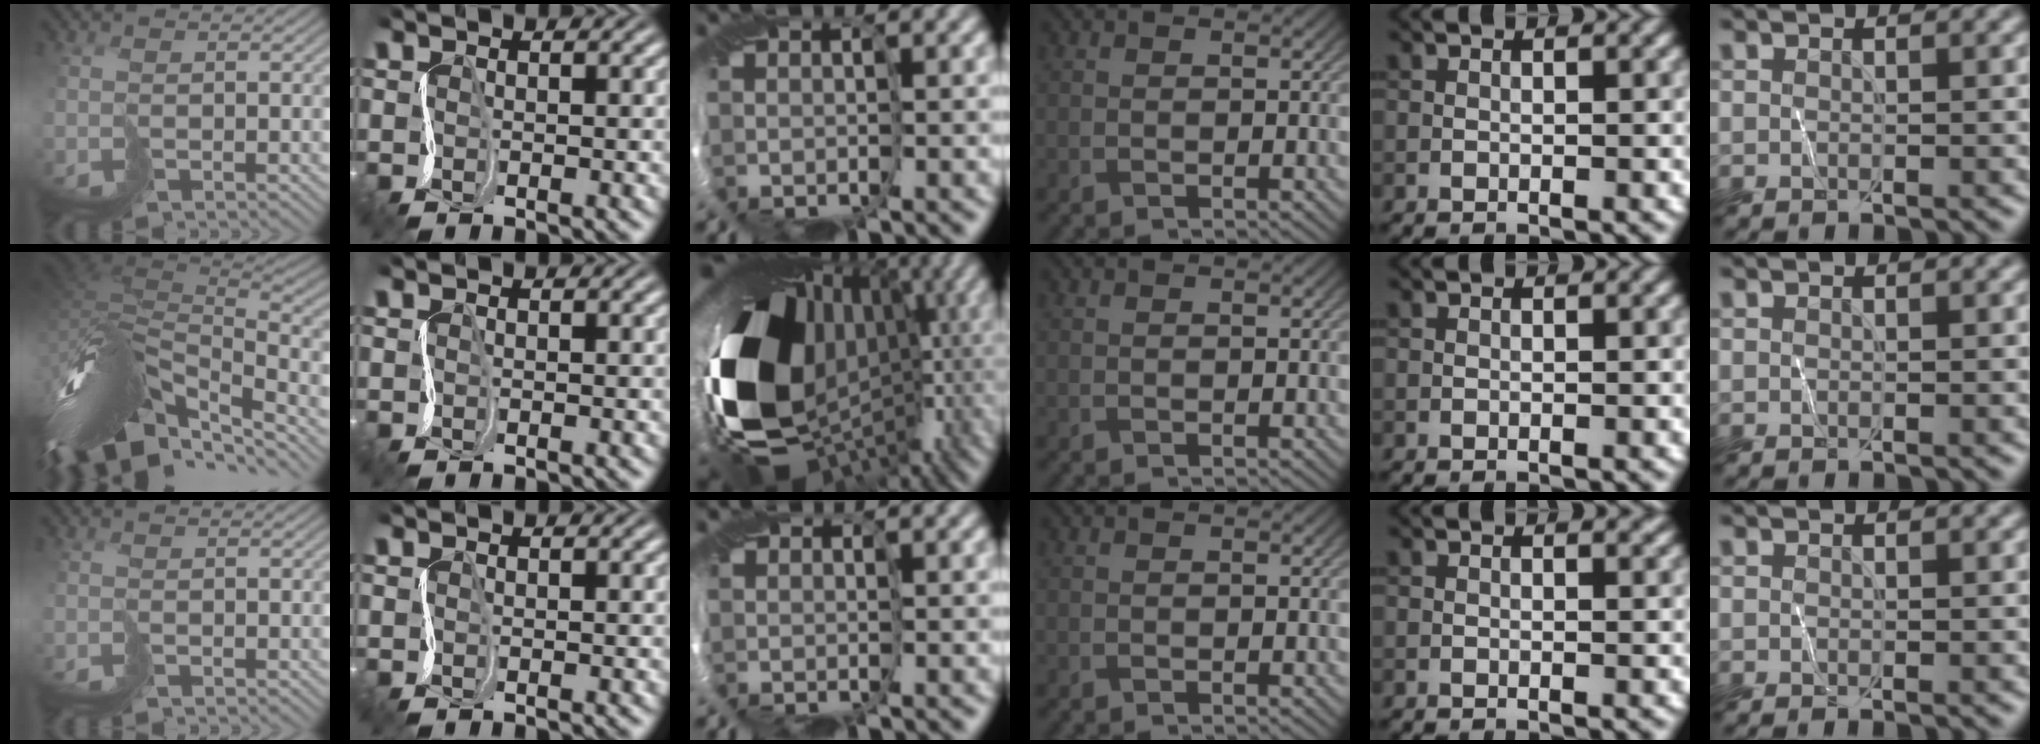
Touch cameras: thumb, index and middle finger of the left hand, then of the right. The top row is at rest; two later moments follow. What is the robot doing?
{"motion": "cut", "object": "bubble wrap"}